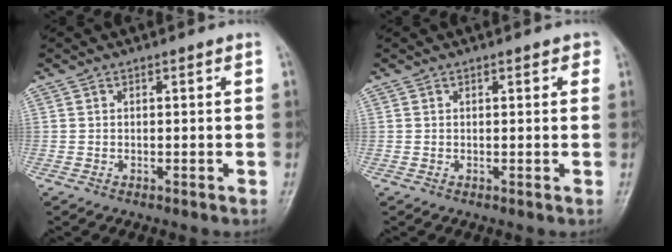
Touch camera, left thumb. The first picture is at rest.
{"total": 1.7, "force": [0.8, 0.8, 1.2], "torque": [-0.008, 0.000, 0.008]}